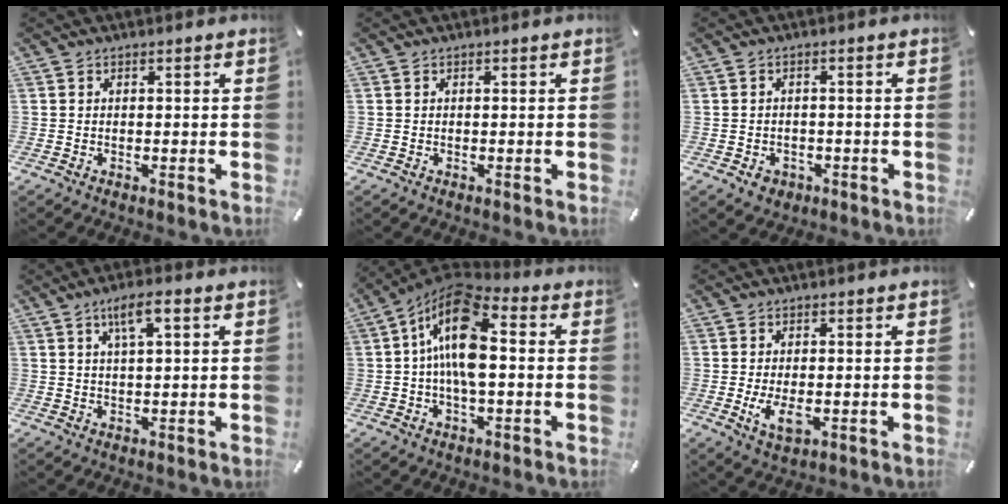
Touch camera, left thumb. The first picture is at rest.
{"total": 0.0}
{"total": 3.0, "force": [-1.3, 2.5, 1.0], "torque": [-0.007, 0.003, -0.026]}
{"total": 5.5, "force": [2.5, 1.3, 4.7], "torque": [-0.096, 0.005, 0.042]}
{"total": 14.7, "force": [1.4, 6.9, 12.9], "torque": [-0.244, -0.008, 0.023]}
{"total": 5.2, "force": [-0.8, 2.7, 4.4], "torque": [-0.086, -0.012, -0.018]}